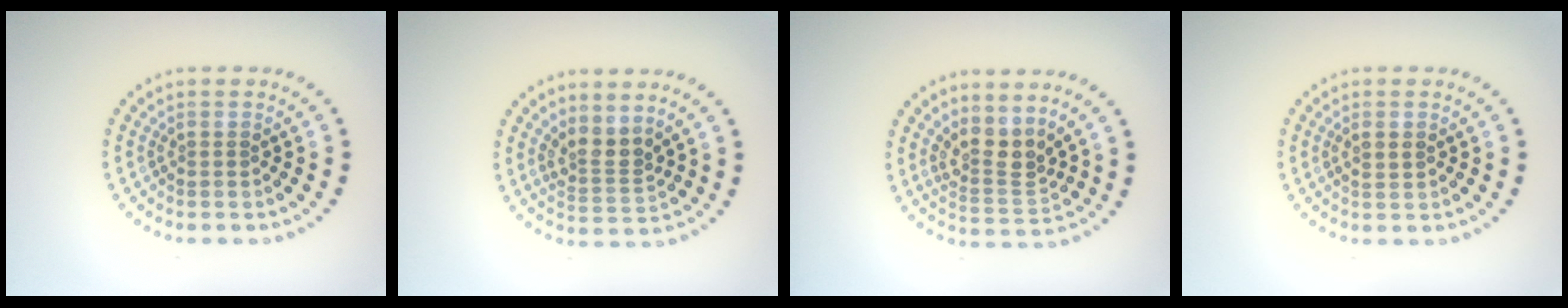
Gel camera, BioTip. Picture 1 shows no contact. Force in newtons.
{"total": 2.6, "press": 1.9, "slide": 1.8}
{"total": 3.0, "press": 2.3, "slide": 2.0}
{"total": 0.8, "press": 0.8, "slide": 0.1}